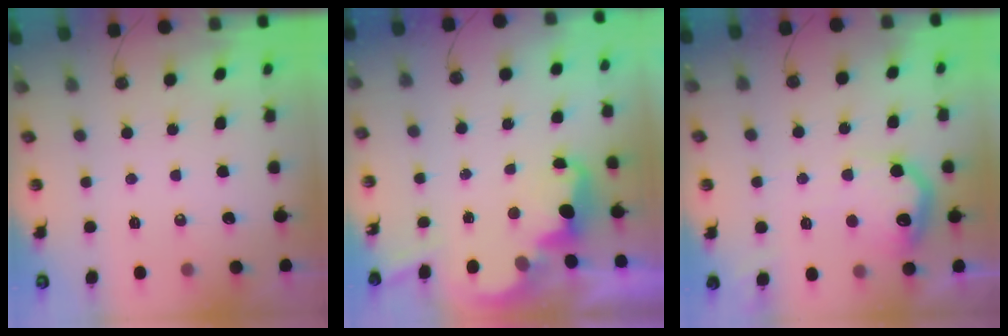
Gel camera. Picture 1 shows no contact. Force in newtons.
{"total": 3.5, "press": 3.5, "slide": 0.7}
{"total": 14.2, "press": 14.2, "slide": 0.8}